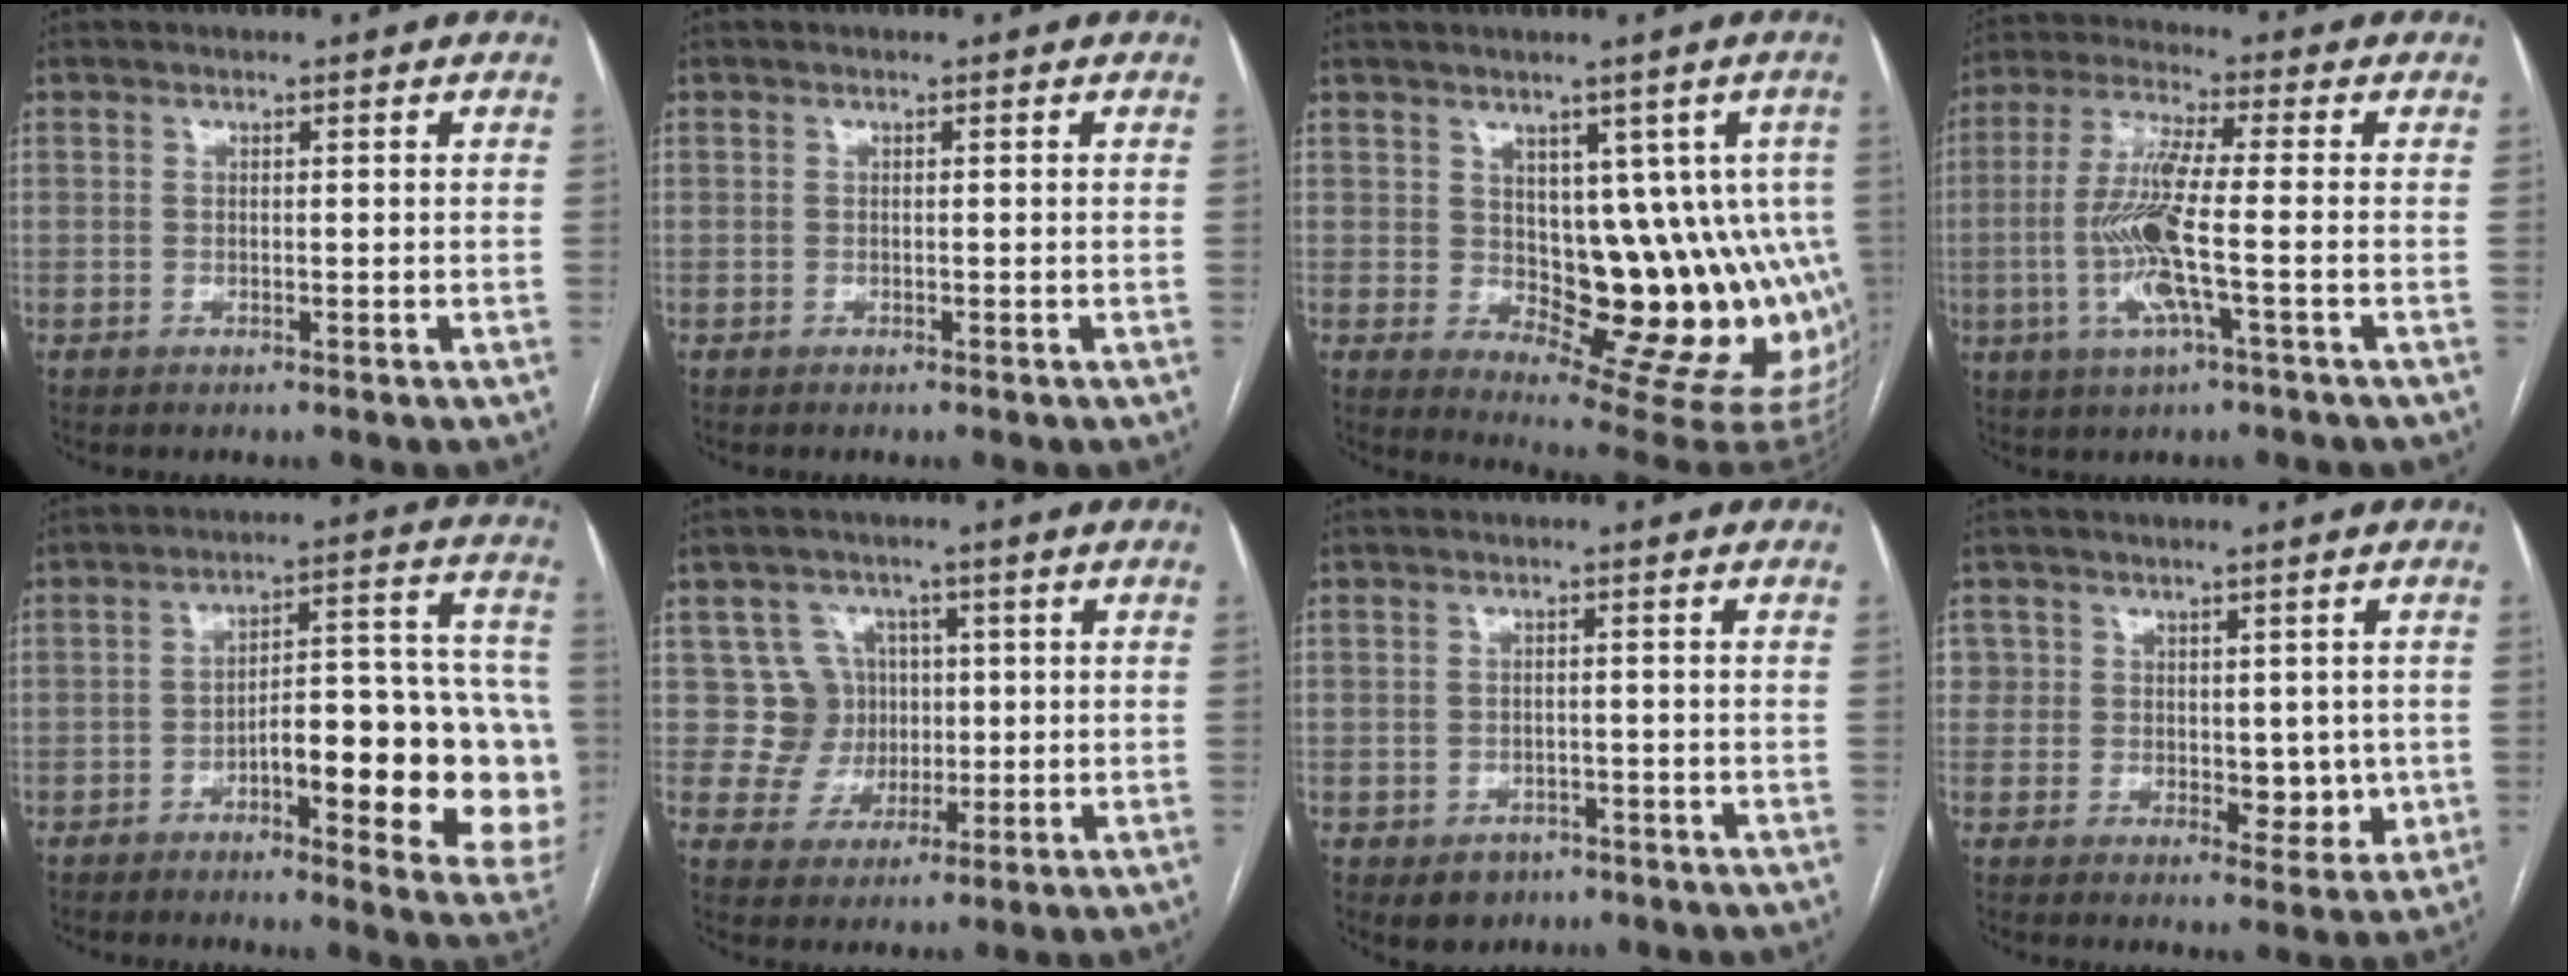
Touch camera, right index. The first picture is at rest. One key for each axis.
{"total": 0.0}
{"total": 13.3, "fx": 0.8, "fy": 7.0, "fz": 11.3, "tx": -0.113, "ty": 0.009, "tz": 0.026}
{"total": 10.7, "fx": -2.0, "fy": 0.3, "fz": 10.5, "tx": -0.221, "ty": -0.004, "tz": -0.045}
{"total": 20.0, "fx": -5.3, "fy": 4.9, "fz": 18.6, "tx": -0.163, "ty": 0.037, "tz": -0.053}
{"total": 6.8, "fx": 1.4, "fy": 6.7, "fz": -0.2, "tx": 0.017, "ty": 0.022, "tz": 0.031}
{"total": 4.0, "fx": -2.1, "fy": 3.3, "fz": 0.9, "tx": -0.005, "ty": 0.008, "tz": -0.022}
{"total": 6.3, "fx": 0.5, "fy": 5.1, "fz": 3.7, "tx": -0.029, "ty": 0.005, "tz": 0.021}